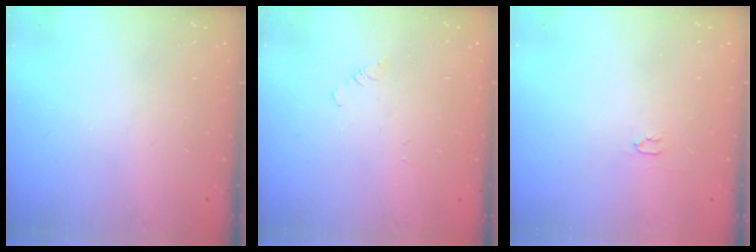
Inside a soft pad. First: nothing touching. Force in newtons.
{"total": 1.0, "press": 0.9, "slide": 0.2}
{"total": 2.0, "press": 2.0, "slide": 0.3}